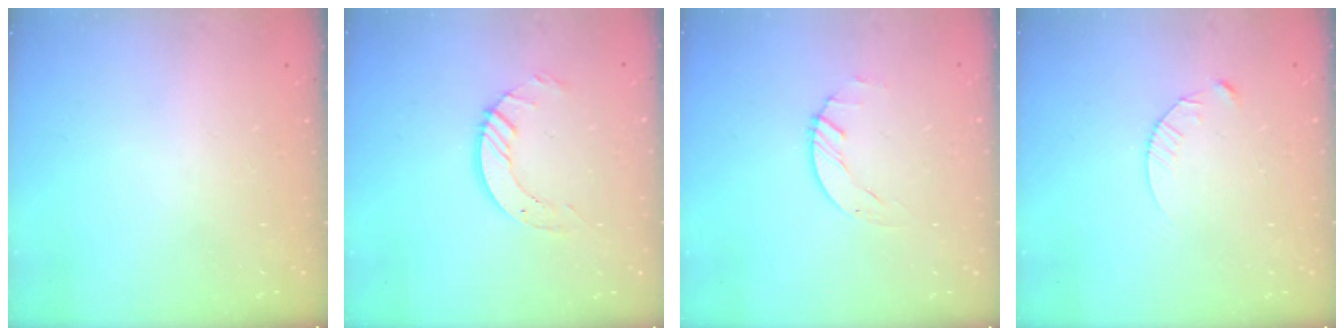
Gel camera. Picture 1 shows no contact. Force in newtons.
{"total": 7.0, "press": 7.0, "slide": 0.6}
{"total": 0.8, "press": 0.8, "slide": 0.2}
{"total": 4.7, "press": 4.7, "slide": 0.6}